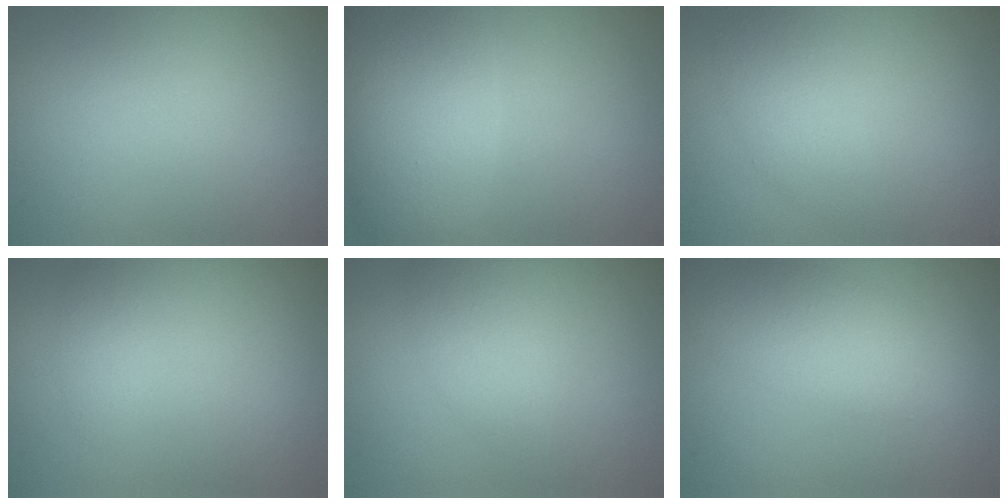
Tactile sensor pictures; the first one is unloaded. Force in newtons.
{"total": 7.2, "press": 7.2, "slide": 0.4}
{"total": 2.5, "press": 2.5, "slide": 0.0}
{"total": 1.0, "press": 1.0, "slide": 0.1}
{"total": 2.0, "press": 2.0, "slide": 0.1}
{"total": 4.7, "press": 4.7, "slide": 0.3}